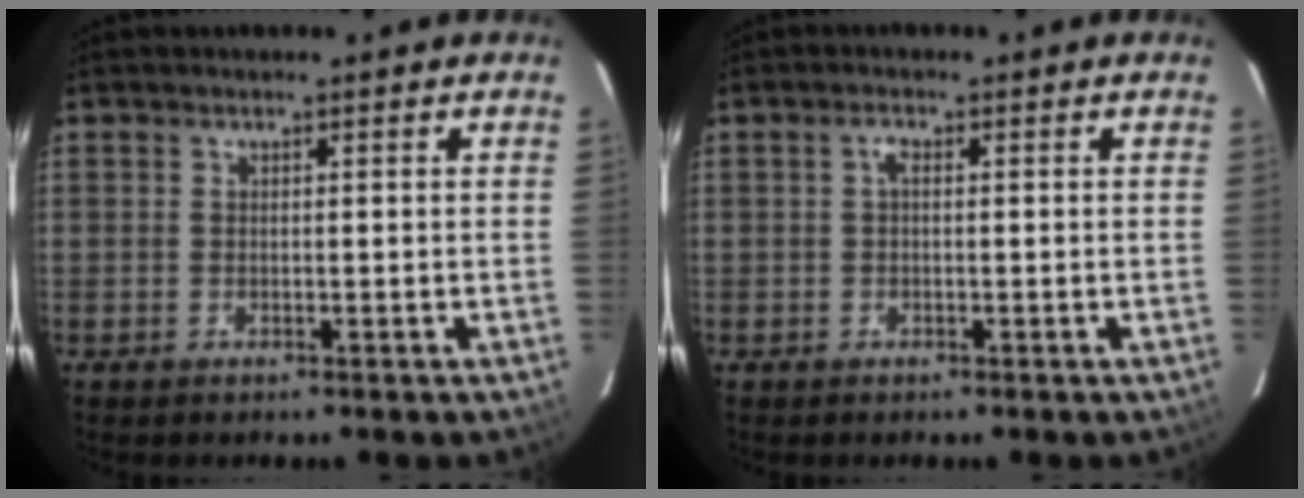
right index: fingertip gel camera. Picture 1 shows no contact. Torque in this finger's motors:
{"motor_torque": [0.33, 0.06, 0.13, 0.04]}